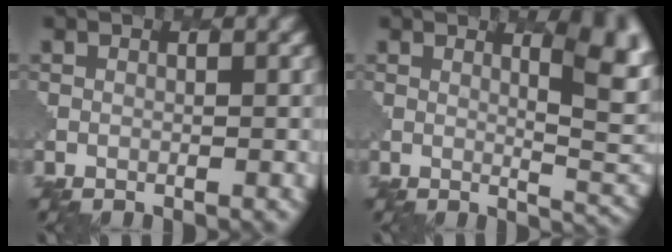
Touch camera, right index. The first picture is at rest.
{"total": 5.6, "force": [2.2, 1.8, 4.9], "torque": [-0.043, -0.002, 0.027]}